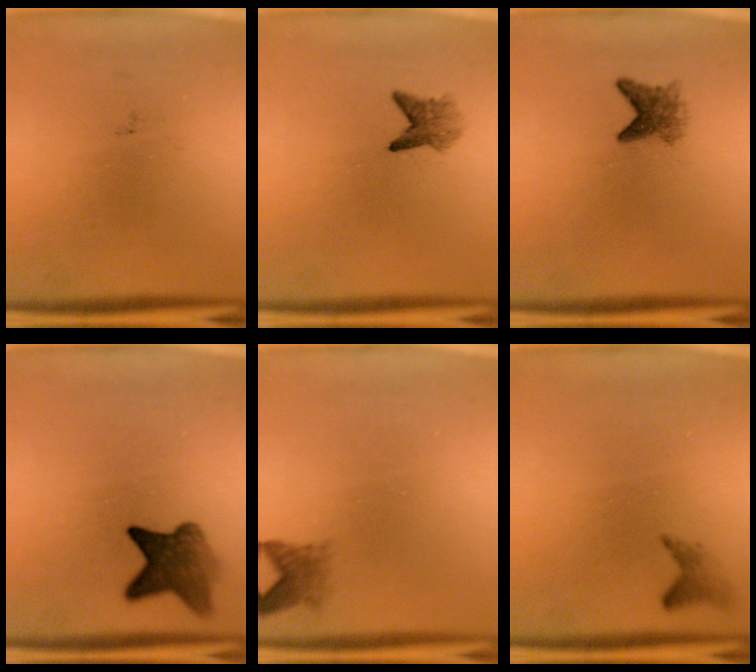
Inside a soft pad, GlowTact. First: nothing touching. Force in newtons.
{"total": 2.6}
{"total": 2.9}
{"total": 6.5}
{"total": 2.2}
{"total": 1.4}